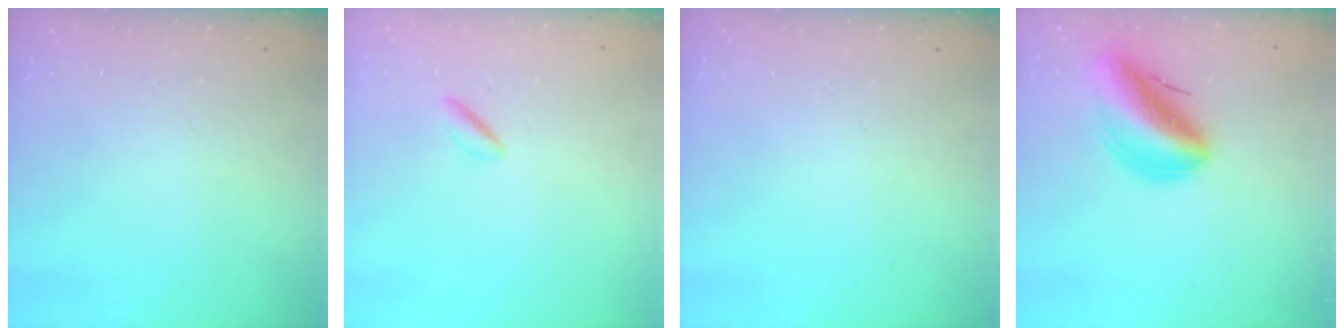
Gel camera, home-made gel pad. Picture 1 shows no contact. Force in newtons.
{"total": 1.3, "press": 1.0, "slide": 0.8}
{"total": 0.0}
{"total": 15.6, "press": 15.3, "slide": 3.3}